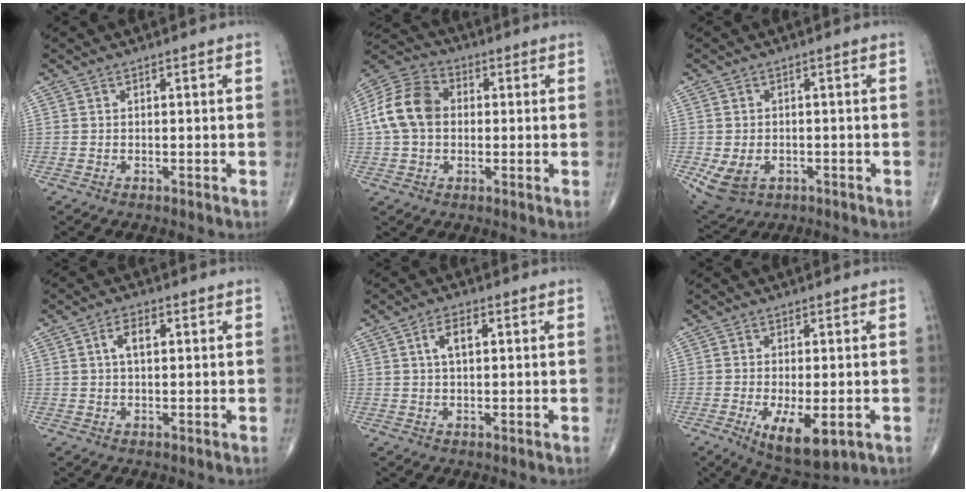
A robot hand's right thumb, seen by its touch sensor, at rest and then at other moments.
{"total": 12.5, "force": [0.7, 9.4, 8.2], "torque": [-0.154, 0.029, 0.005]}
{"total": 6.7, "force": [-2.1, 4.9, 4.1], "torque": [-0.075, 0.003, -0.023]}
{"total": 4.2, "force": [1.1, 2.2, 3.4], "torque": [-0.060, 0.006, 0.017]}
{"total": 4.4, "force": [1.2, 2.2, 3.6], "torque": [-0.064, 0.005, 0.020]}
{"total": 9.6, "force": [-3.2, 3.7, 8.2], "torque": [-0.134, -0.015, -0.043]}